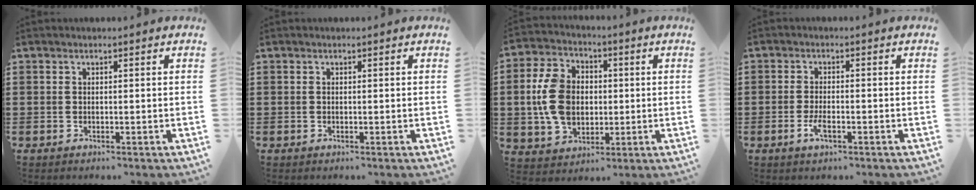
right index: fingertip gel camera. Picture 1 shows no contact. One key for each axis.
{"total": 0.0}
{"total": 10.2, "fx": 0.0, "fy": 7.8, "fz": 6.6, "tx": -0.153, "ty": 0.009, "tz": -0.005}
{"total": 2.7, "fx": -1.3, "fy": 0.8, "fz": 2.2, "tx": -0.045, "ty": -0.002, "tz": -0.025}